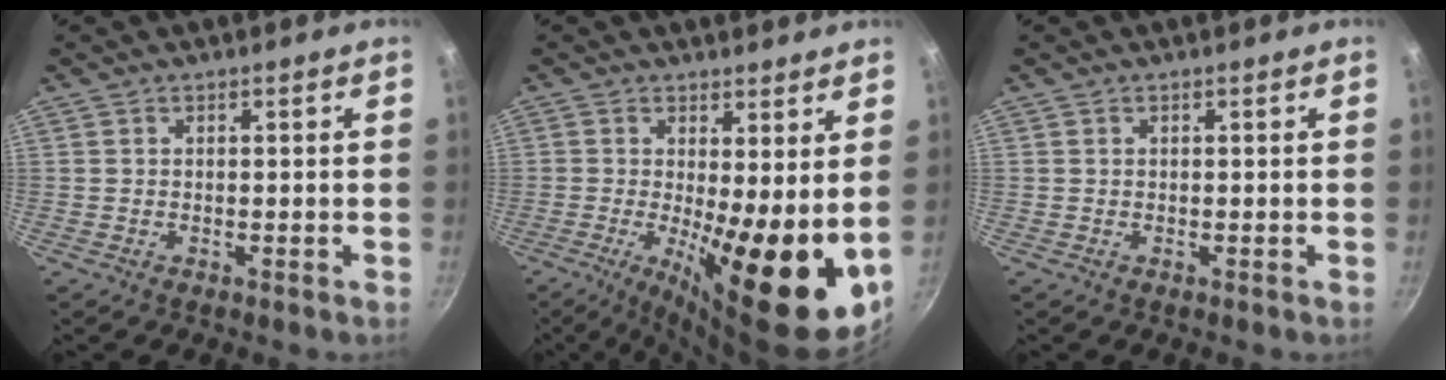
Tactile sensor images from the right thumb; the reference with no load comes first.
{"total": 16.1, "force": [-0.6, 4.6, 15.5], "torque": [-0.216, -0.026, -0.004]}
{"total": 0.0}